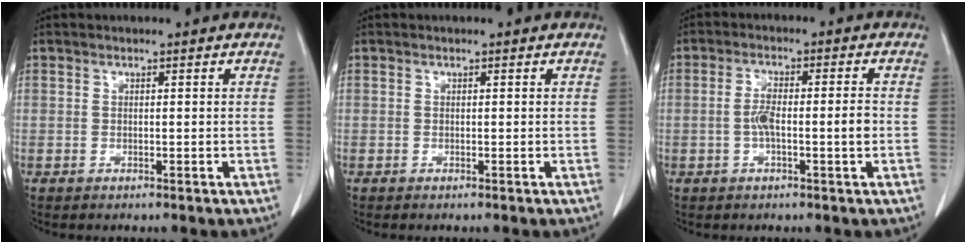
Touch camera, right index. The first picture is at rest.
{"total": 0.0}
{"total": 5.3, "force": [-0.9, 0.8, 5.2], "torque": [-0.099, 0.008, -0.016]}